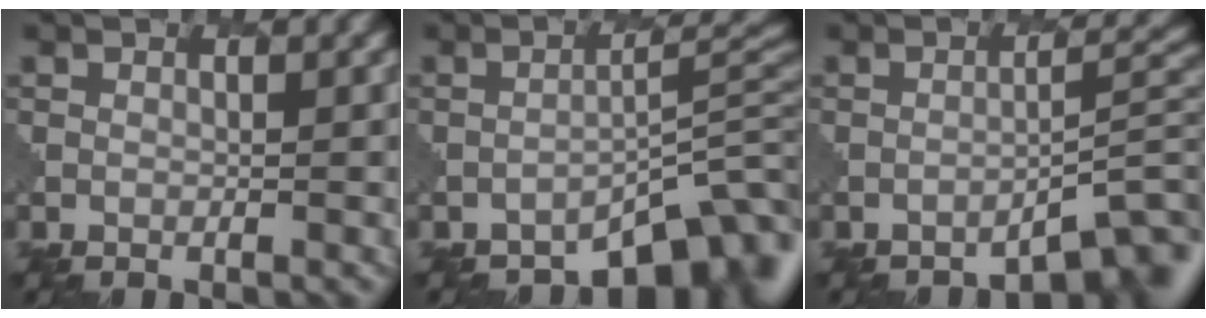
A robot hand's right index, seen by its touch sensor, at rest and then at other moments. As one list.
[{"total": 7.5, "force": [-6.0, 2.0, 4.1], "torque": [-0.040, 0.007, -0.094]}, {"total": 4.2, "force": [-3.5, 0.6, 2.2], "torque": [-0.018, 0.018, -0.054]}]